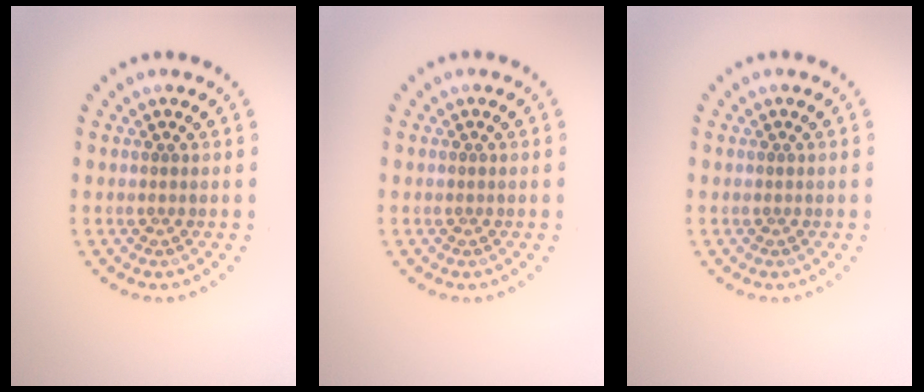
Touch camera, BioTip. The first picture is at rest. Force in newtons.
{"total": 0.0}
{"total": 0.0}